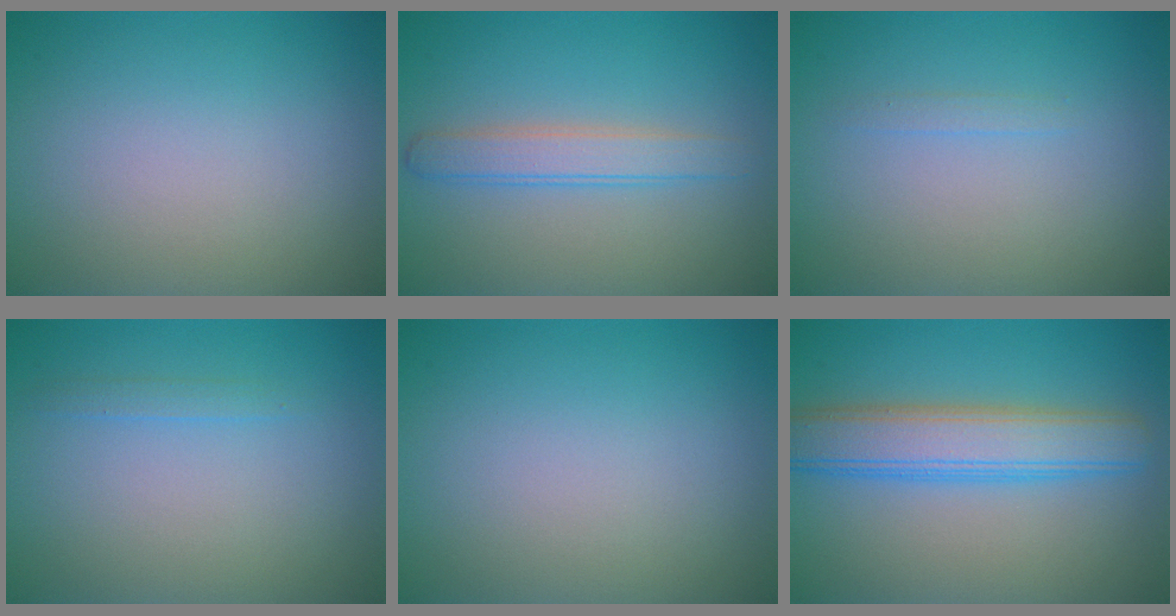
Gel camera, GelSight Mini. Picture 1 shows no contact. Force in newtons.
{"total": 2.7, "press": 2.7, "slide": 0.1}
{"total": 0.6, "press": 0.6, "slide": 0.0}
{"total": 0.9, "press": 0.9, "slide": 0.1}
{"total": 0.0}
{"total": 5.8, "press": 5.8, "slide": 0.1}